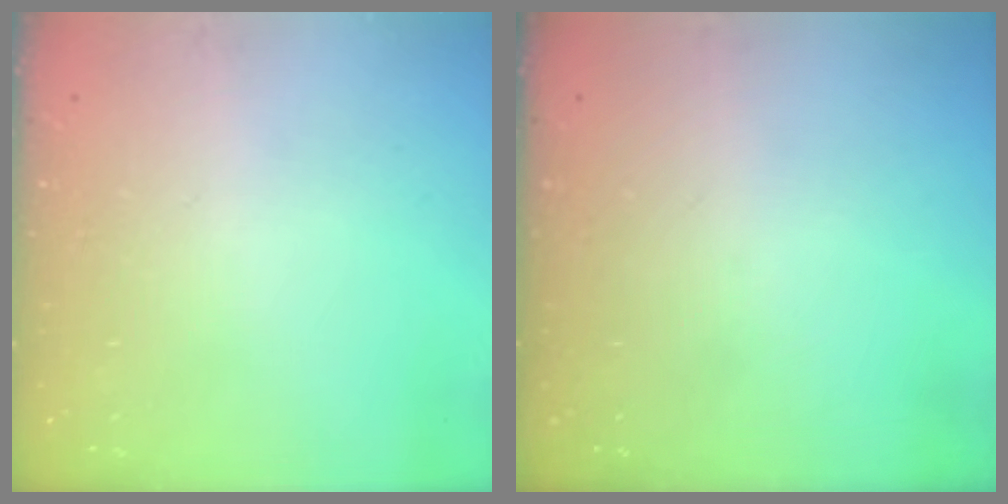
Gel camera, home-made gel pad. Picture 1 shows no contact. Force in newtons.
{"total": 0.0}